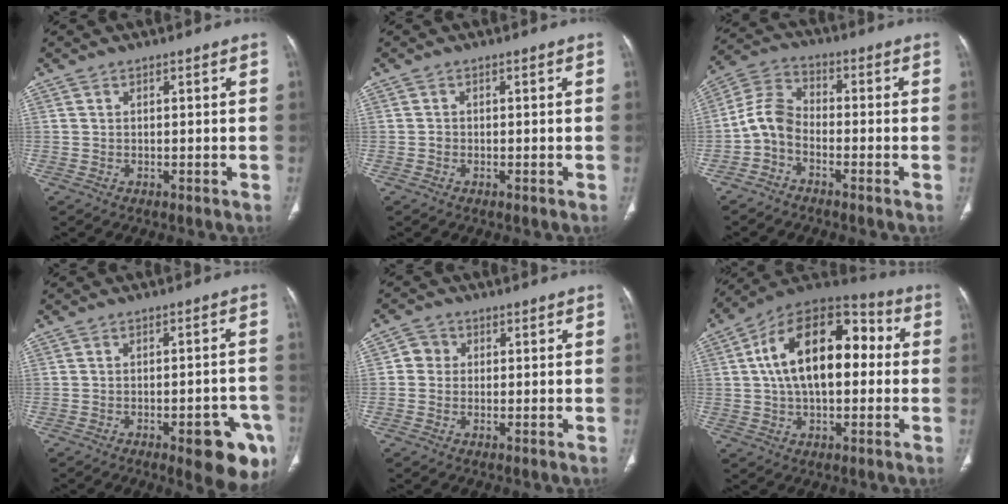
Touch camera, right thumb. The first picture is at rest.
{"total": 0.6, "force": [-0.3, 0.5, 0.2], "torque": [0.000, 0.002, -0.007]}
{"total": 6.4, "force": [-2.5, 4.0, 4.3], "torque": [-0.083, 0.033, -0.067]}
{"total": 11.4, "force": [-5.5, 3.9, 9.2], "torque": [-0.080, 0.022, -0.061]}
{"total": 3.0, "force": [0.2, 2.8, 0.9], "torque": [0.003, 0.007, -0.003]}
{"total": 20.5, "force": [2.4, 11.6, 16.7], "torque": [-0.252, 0.042, 0.029]}